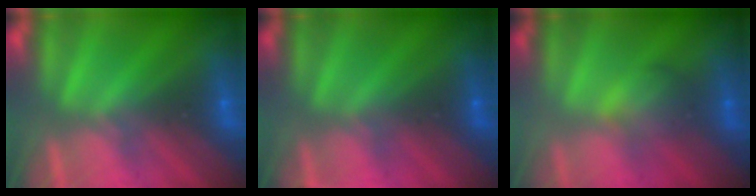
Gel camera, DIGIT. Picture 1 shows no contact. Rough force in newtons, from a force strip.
{"total": 2.4}
{"total": 2.1}